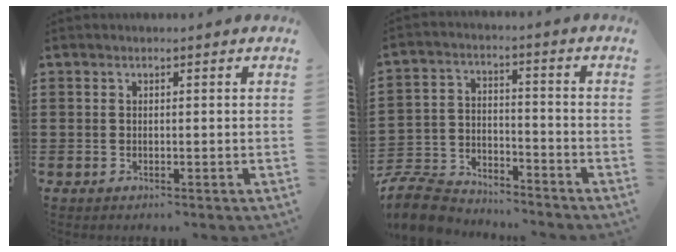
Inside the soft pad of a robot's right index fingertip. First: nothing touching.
{"total": 8.7, "force": [-8.3, 2.0, 1.5], "torque": [-0.044, 0.021, -0.169]}